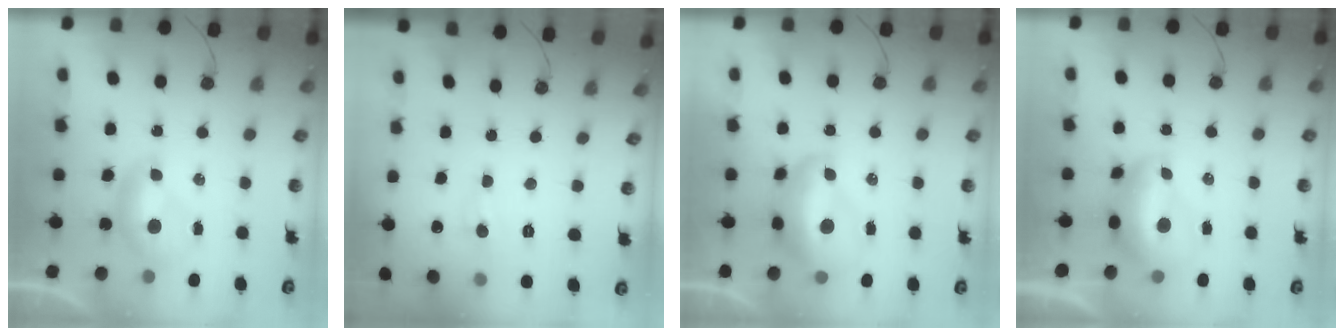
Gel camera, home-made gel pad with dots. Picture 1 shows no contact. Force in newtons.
{"total": 0.0}
{"total": 6.0, "press": 5.9, "slide": 1.2}
{"total": 2.9, "press": 2.8, "slide": 0.7}